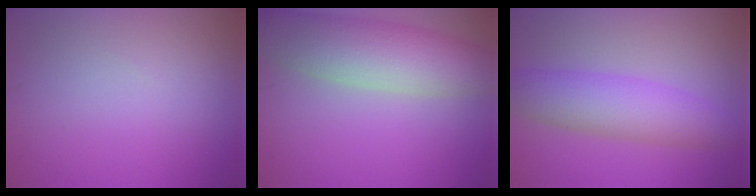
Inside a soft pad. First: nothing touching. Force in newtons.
{"total": 7.1, "press": 7.0, "slide": 0.7}
{"total": 5.2, "press": 5.2, "slide": 0.2}